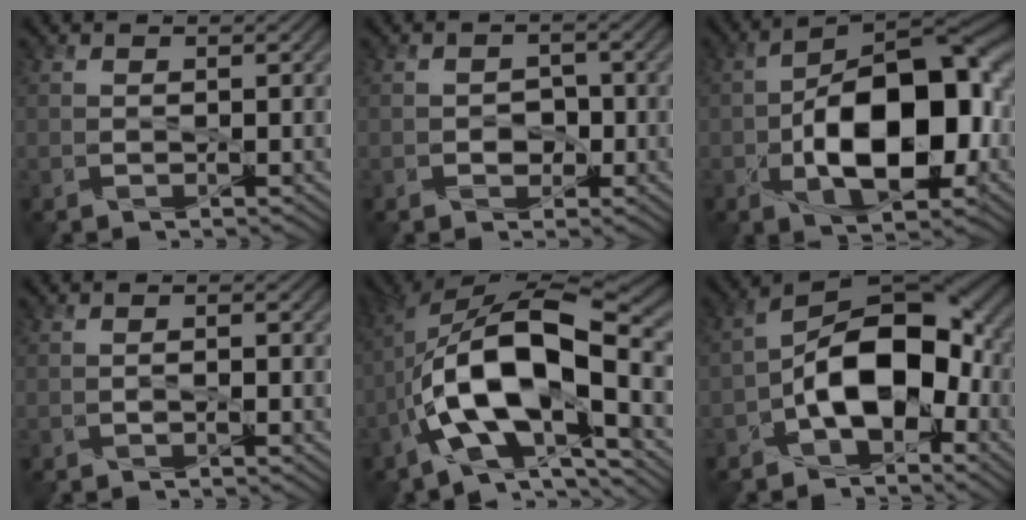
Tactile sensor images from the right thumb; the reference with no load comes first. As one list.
[{"total": 2.2, "force": [-0.9, 1.9, 0.8], "torque": [0.005, 0.010, -0.025]}, {"total": 14.4, "force": [-3.2, 7.2, 12.1], "torque": [-0.175, -0.006, -0.055]}, {"total": 0.7, "force": [-0.6, -0.1, 0.3], "torque": [0.011, 0.005, -0.008]}, {"total": 15.3, "force": [-4.7, 5.7, 13.4], "torque": [-0.232, 0.012, -0.085]}, {"total": 12.6, "force": [-3.4, 6.9, 9.9], "torque": [-0.151, 0.011, -0.069]}]